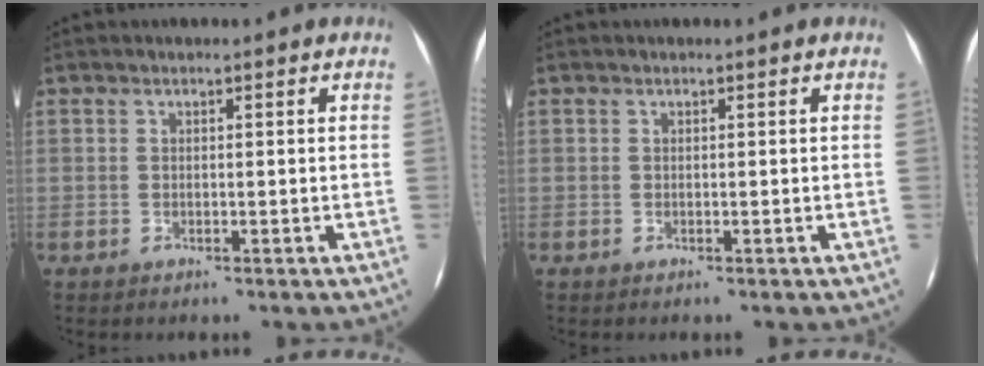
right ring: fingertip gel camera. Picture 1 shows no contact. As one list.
[{"total": 0.0}]